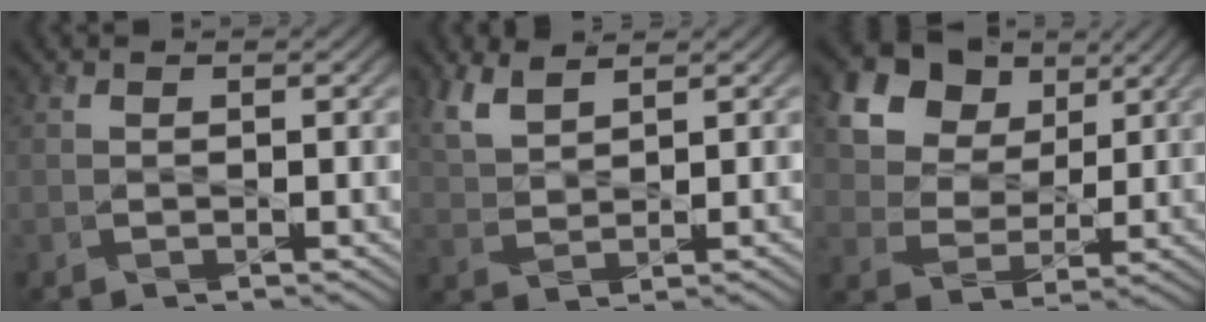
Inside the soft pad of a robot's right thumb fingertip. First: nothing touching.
{"total": 4.3, "force": [3.0, 1.2, 2.8], "torque": [-0.078, 0.006, 0.067]}
{"total": 16.1, "force": [8.4, 11.4, 7.9], "torque": [-0.223, 0.031, 0.190]}